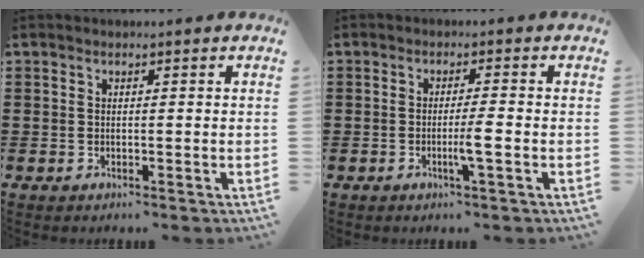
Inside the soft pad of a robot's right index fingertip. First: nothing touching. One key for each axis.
{"total": 3.3, "fx": -1.1, "fy": -0.2, "fz": 3.1, "tx": -0.059, "ty": -0.009, "tz": -0.024}